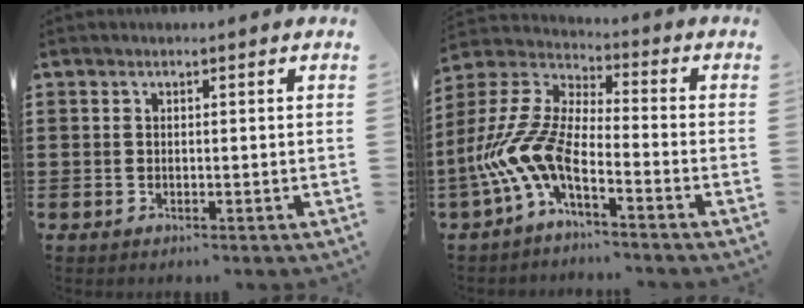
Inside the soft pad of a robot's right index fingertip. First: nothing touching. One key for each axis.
{"total": 9.3, "fx": -4.9, "fy": 3.4, "fz": 7.2, "tx": -0.203, "ty": -0.030, "tz": -0.109}